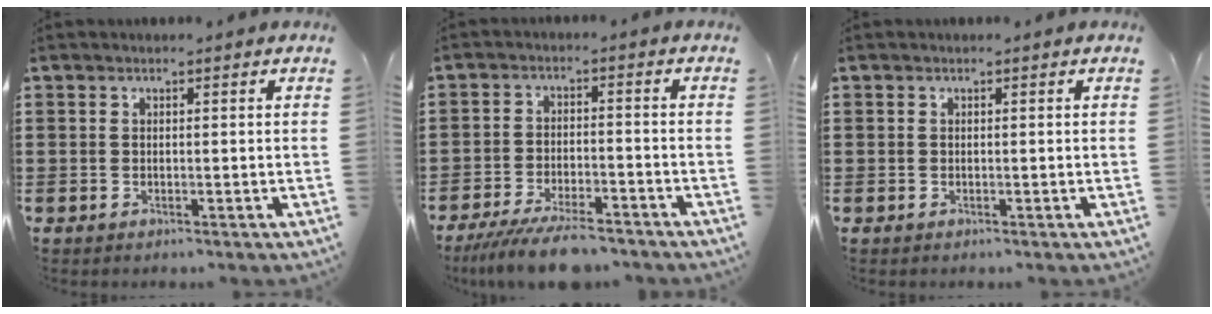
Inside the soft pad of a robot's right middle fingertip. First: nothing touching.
{"total": 7.0, "force": [-6.2, 1.0, 3.3], "torque": [-0.066, -0.003, -0.115]}
{"total": 0.0}